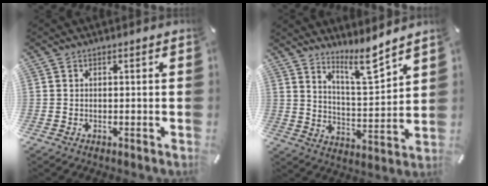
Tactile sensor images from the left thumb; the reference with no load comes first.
{"total": 9.7, "force": [8.1, 1.6, 5.1], "torque": [-0.084, -0.059, 0.140]}